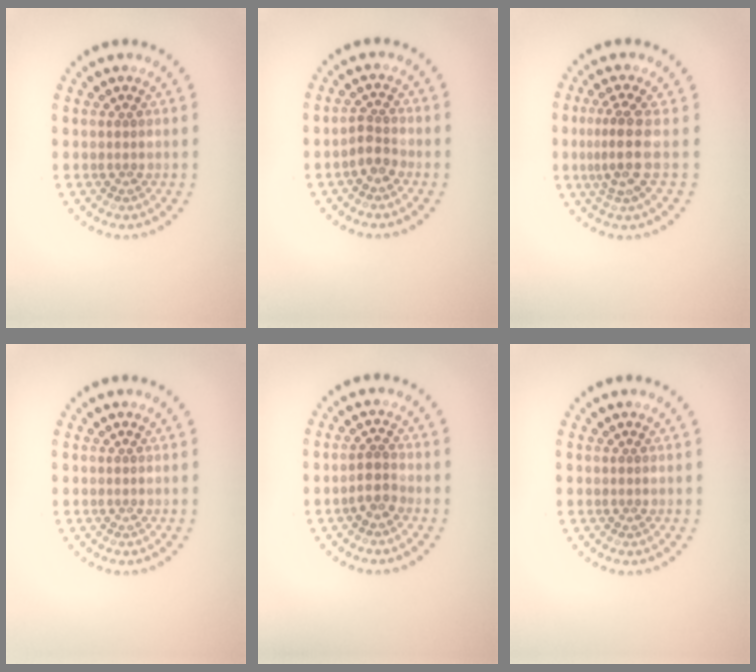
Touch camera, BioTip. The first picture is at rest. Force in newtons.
{"total": 1.8, "press": 1.5, "slide": 1.0}
{"total": 3.1, "press": 2.2, "slide": 2.1}
{"total": 0.0}
{"total": 1.8, "press": 1.4, "slide": 1.1}
{"total": 0.0}